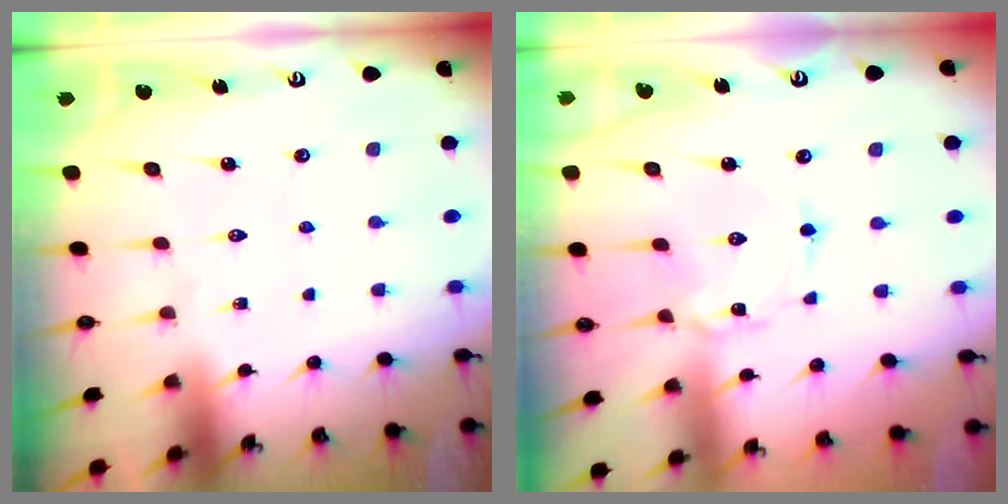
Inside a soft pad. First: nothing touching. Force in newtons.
{"total": 1.6, "press": 1.5, "slide": 0.1}